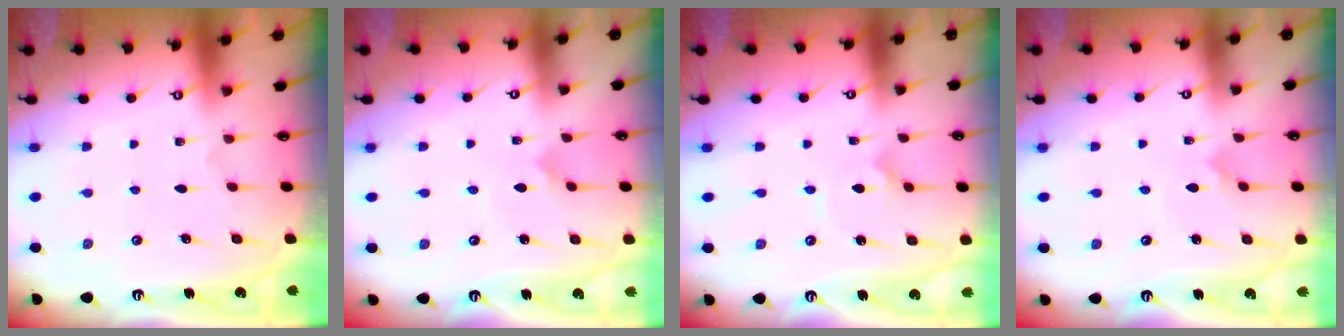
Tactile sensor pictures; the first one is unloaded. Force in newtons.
{"total": 2.0, "press": 2.0, "slide": 0.1}
{"total": 2.3, "press": 2.3, "slide": 0.2}
{"total": 2.0, "press": 2.0, "slide": 0.1}